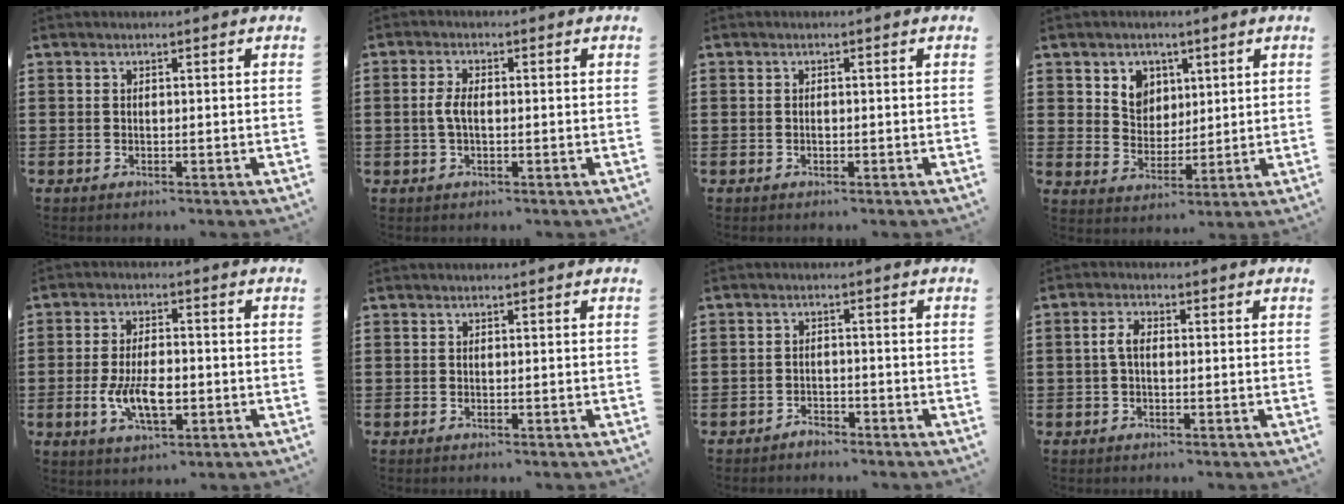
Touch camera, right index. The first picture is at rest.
{"total": 3.0, "force": [-0.2, 1.3, 2.7], "torque": [-0.067, -0.002, -0.010]}
{"total": 0.6, "force": [-0.2, 0.1, 0.5], "torque": [-0.011, -0.004, -0.003]}
{"total": 5.2, "force": [2.4, 4.5, 1.2], "torque": [-0.040, 0.009, 0.041]}
{"total": 7.4, "force": [-1.7, 3.4, 6.3], "torque": [-0.135, 0.000, -0.034]}
{"total": 0.0}
{"total": 2.0, "force": [-2.0, 0.5, 0.0], "torque": [-0.007, 0.002, -0.042]}
{"total": 3.0, "force": [-0.2, 1.5, 2.6], "torque": [-0.065, -0.001, -0.010]}